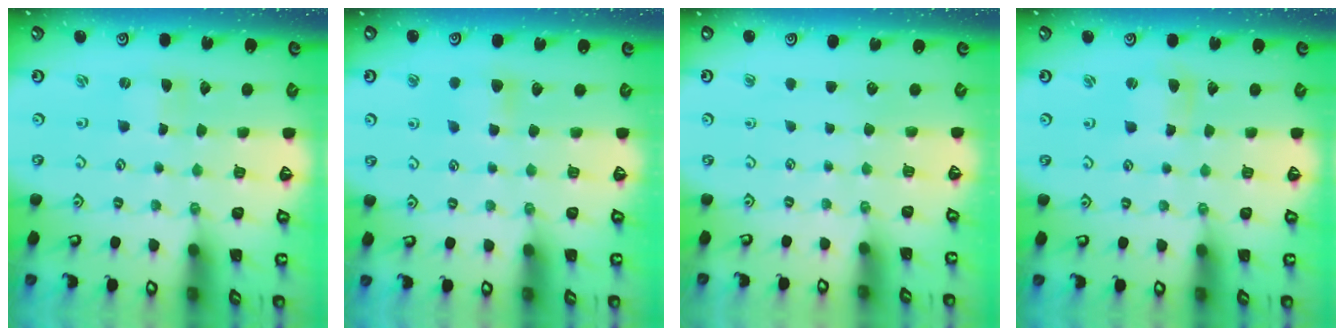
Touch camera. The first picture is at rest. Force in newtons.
{"total": 5.2, "press": 5.1, "slide": 0.7}
{"total": 0.0}
{"total": 2.4, "press": 2.4, "slide": 0.2}